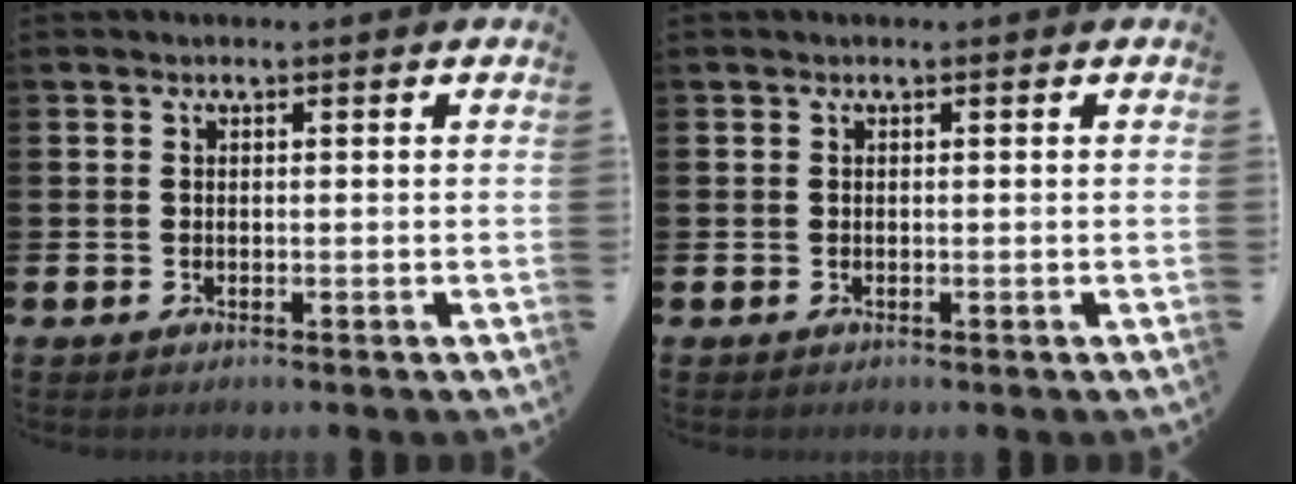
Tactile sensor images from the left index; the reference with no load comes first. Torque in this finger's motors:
{"motor_torque": [-0.11, 0.11, 0.05, 0.01]}